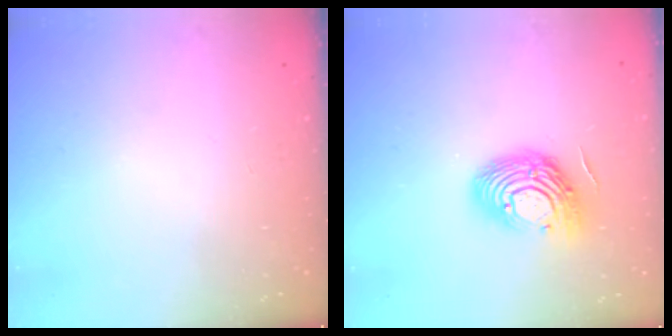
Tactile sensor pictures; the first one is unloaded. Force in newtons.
{"total": 14.4, "press": 14.3, "slide": 1.2}